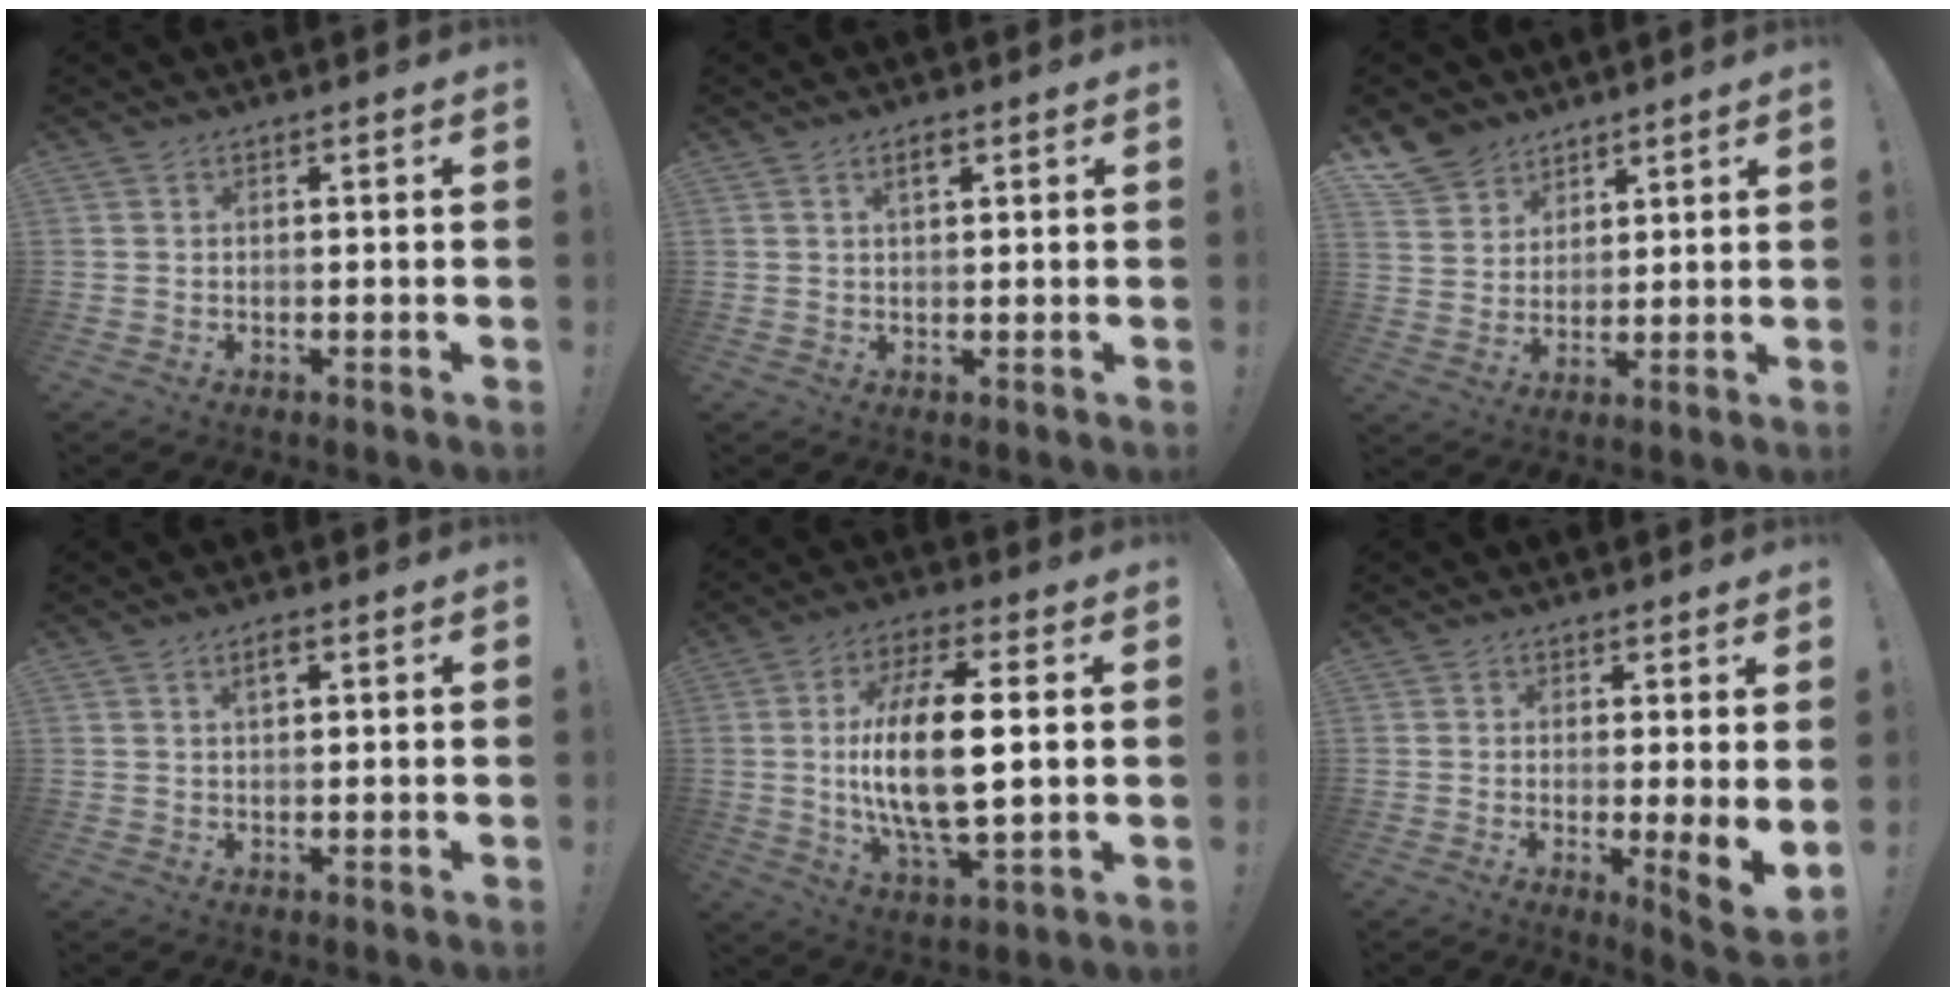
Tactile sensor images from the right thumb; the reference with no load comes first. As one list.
[{"total": 2.6, "force": [1.3, 1.2, 2.0], "torque": [-0.028, -0.001, 0.020]}, {"total": 8.7, "force": [6.8, 5.2, 1.4], "torque": [-0.031, -0.051, 0.136]}, {"total": 2.5, "force": [1.2, 1.1, 1.9], "torque": [-0.027, -0.001, 0.018]}, {"total": 17.8, "force": [0.8, 6.1, 16.8], "torque": [-0.337, -0.009, 0.002]}, {"total": 5.2, "force": [0.5, 0.0, 5.2], "torque": [-0.062, -0.023, 0.011]}]